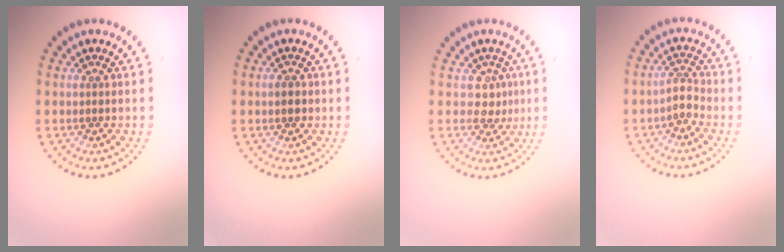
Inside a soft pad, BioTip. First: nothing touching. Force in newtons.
{"total": 1.2, "press": 1.2, "slide": 0.0}
{"total": 1.9, "press": 1.4, "slide": 1.3}
{"total": 1.8, "press": 1.3, "slide": 1.2}